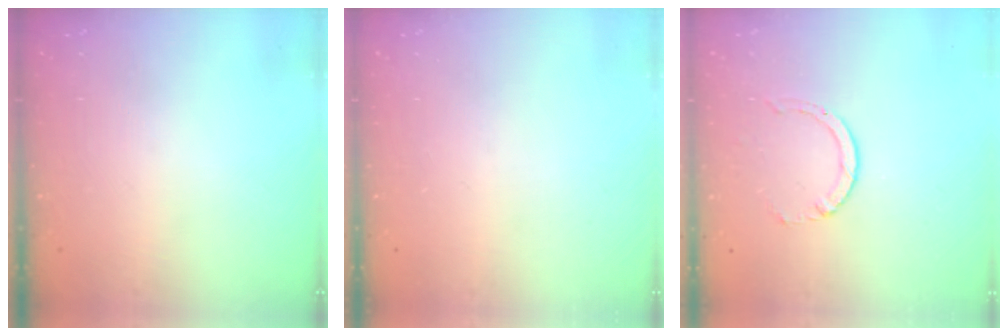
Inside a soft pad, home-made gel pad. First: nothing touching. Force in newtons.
{"total": 0.0}
{"total": 2.9, "press": 2.9, "slide": 0.4}